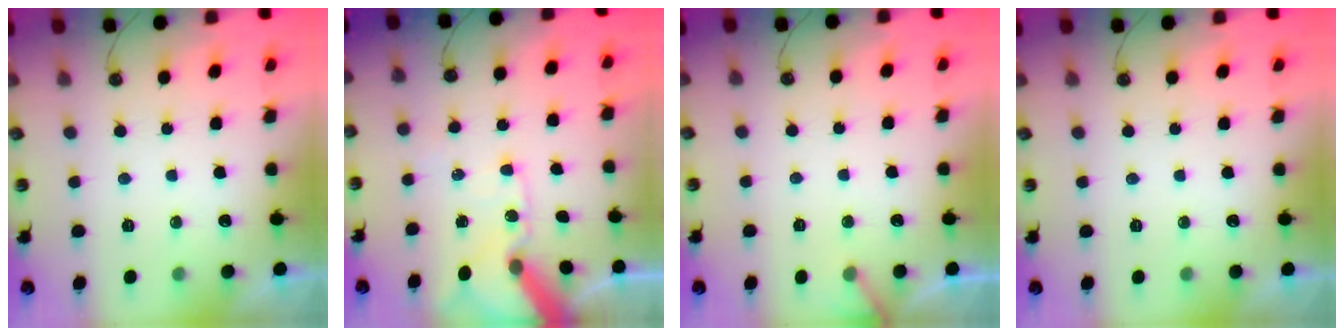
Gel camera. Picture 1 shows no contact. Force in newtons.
{"total": 12.1, "press": 12.0, "slide": 1.8}
{"total": 5.1, "press": 5.0, "slide": 0.2}
{"total": 0.0}